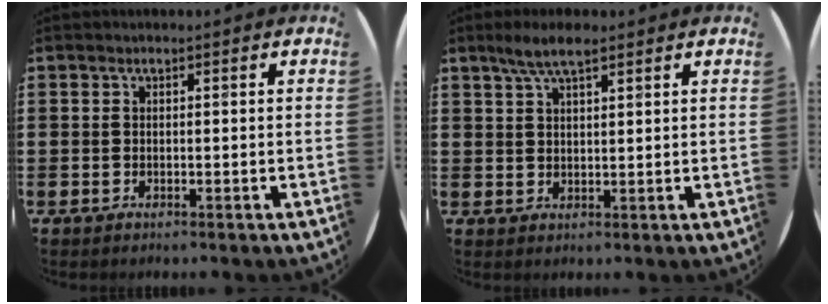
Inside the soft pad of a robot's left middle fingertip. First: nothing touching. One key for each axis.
{"total": 4.7, "fx": 3.3, "fy": 1.3, "fz": 3.0, "tx": -0.058, "ty": 0.003, "tz": 0.057}